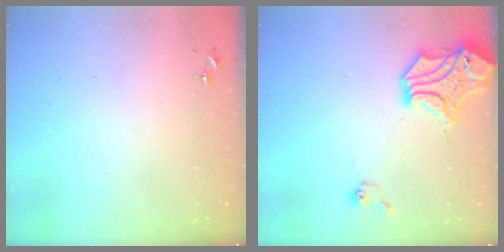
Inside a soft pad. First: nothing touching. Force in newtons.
{"total": 14.8, "press": 14.7, "slide": 2.2}